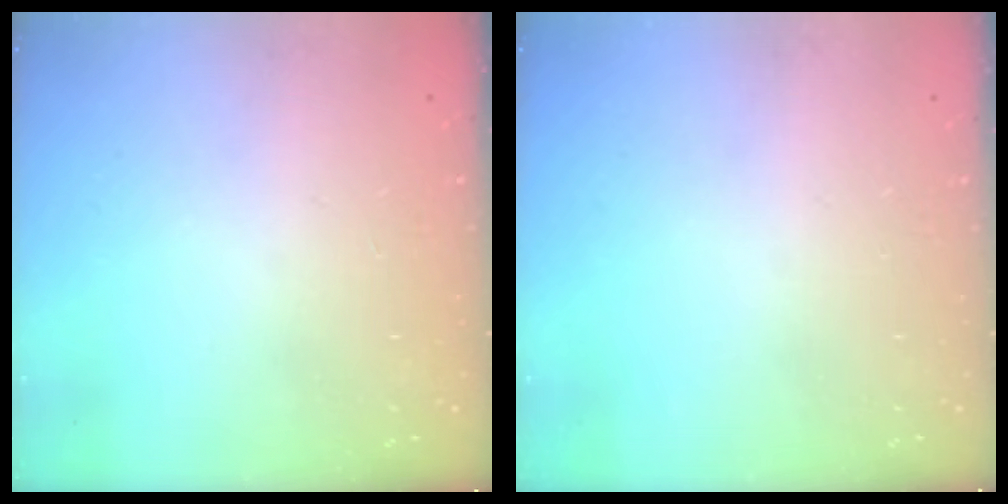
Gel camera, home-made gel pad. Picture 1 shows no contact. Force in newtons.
{"total": 0.0}